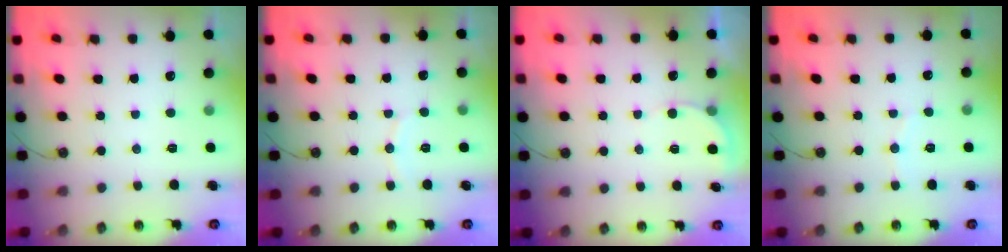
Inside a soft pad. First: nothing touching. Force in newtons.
{"total": 5.4, "press": 5.4, "slide": 0.7}
{"total": 3.4, "press": 3.4, "slide": 0.3}
{"total": 4.7, "press": 4.7, "slide": 0.5}